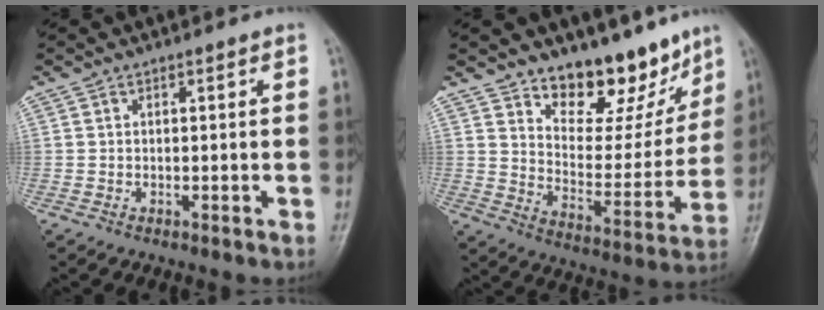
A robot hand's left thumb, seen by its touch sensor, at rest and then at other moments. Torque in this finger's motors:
{"motor_torque": [1.49, 1.40, 1.07, -0.98, 0.03]}